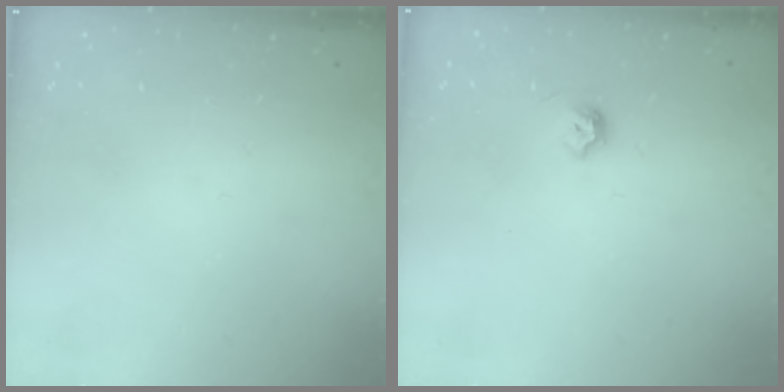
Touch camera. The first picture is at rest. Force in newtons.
{"total": 5.5, "press": 5.4, "slide": 0.9}